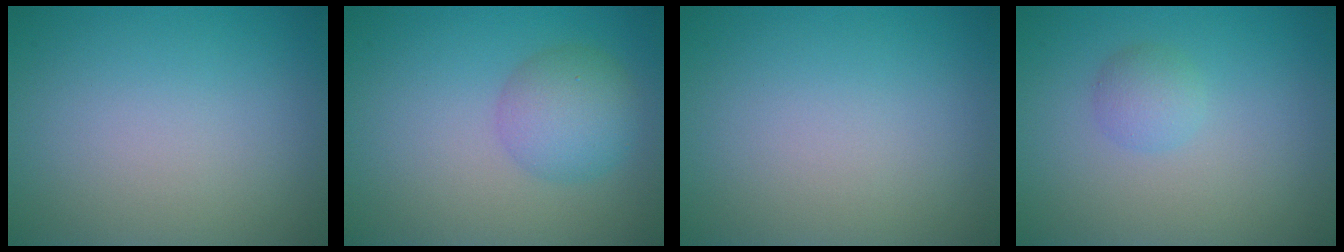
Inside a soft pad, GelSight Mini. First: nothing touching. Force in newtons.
{"total": 3.8, "press": 3.8, "slide": 0.2}
{"total": 0.0}
{"total": 1.6, "press": 1.6, "slide": 0.0}